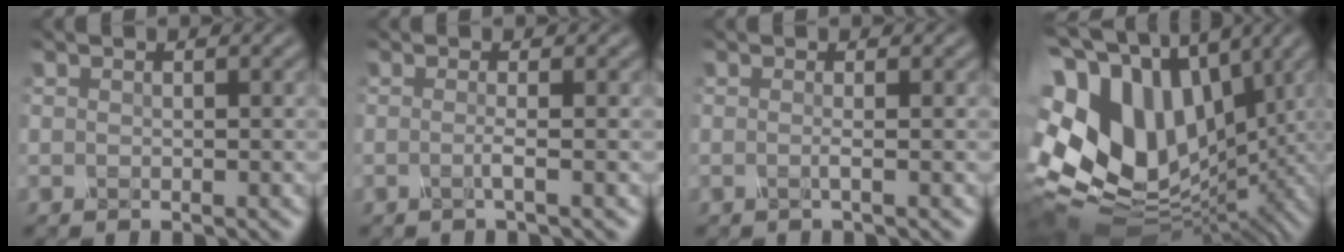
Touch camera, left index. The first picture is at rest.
{"total": 1.1, "force": [-0.3, 0.2, 1.1], "torque": [-0.015, 0.000, -0.013]}
{"total": 0.9, "force": [-0.1, 0.3, 0.8], "torque": [-0.009, 0.001, -0.013]}
{"total": 17.1, "force": [2.1, 12.2, 11.8], "torque": [-0.246, -0.011, 0.078]}